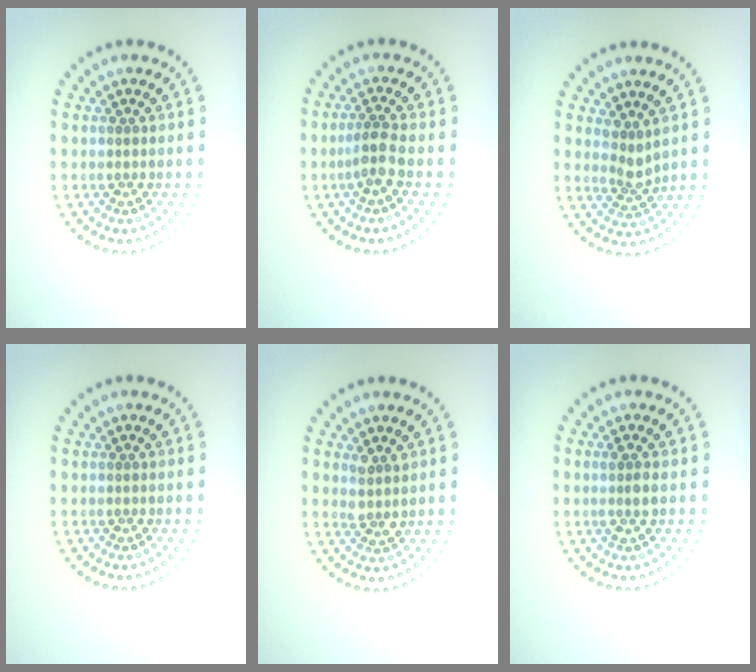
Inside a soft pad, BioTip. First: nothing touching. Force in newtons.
{"total": 2.2, "press": 1.6, "slide": 1.4}
{"total": 2.0, "press": 1.5, "slide": 1.3}
{"total": 0.0}
{"total": 1.8, "press": 1.5, "slide": 1.0}
{"total": 1.5, "press": 1.3, "slide": 0.8}